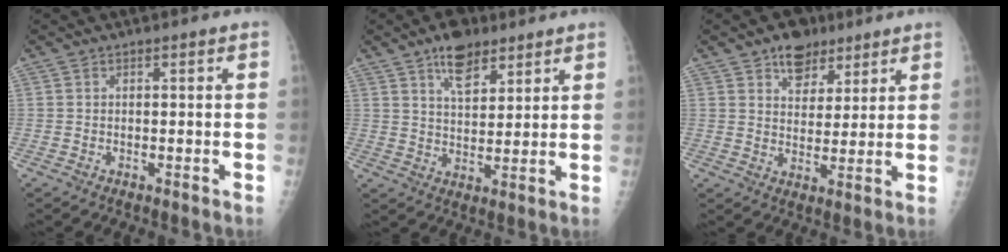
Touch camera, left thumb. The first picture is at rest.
{"total": 8.3, "force": [5.3, 4.1, 4.8], "torque": [-0.056, -0.028, 0.089]}
{"total": 7.6, "force": [5.0, 5.0, 2.9], "torque": [-0.013, -0.024, 0.080]}